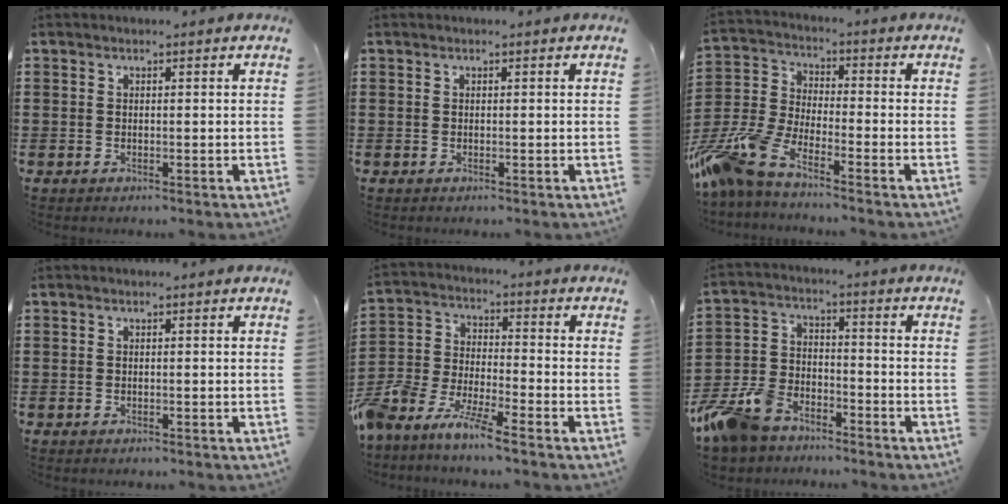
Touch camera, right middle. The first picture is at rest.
{"total": 0.0}
{"total": 9.4, "force": [-7.8, 2.0, 4.8], "torque": [-0.137, -0.004, -0.163]}
{"total": 0.0}
{"total": 7.3, "force": [-7.0, 0.4, 1.8], "torque": [-0.060, -0.007, -0.145]}
{"total": 9.2, "force": [-7.8, 3.7, 2.9], "torque": [-0.091, 0.017, -0.159]}